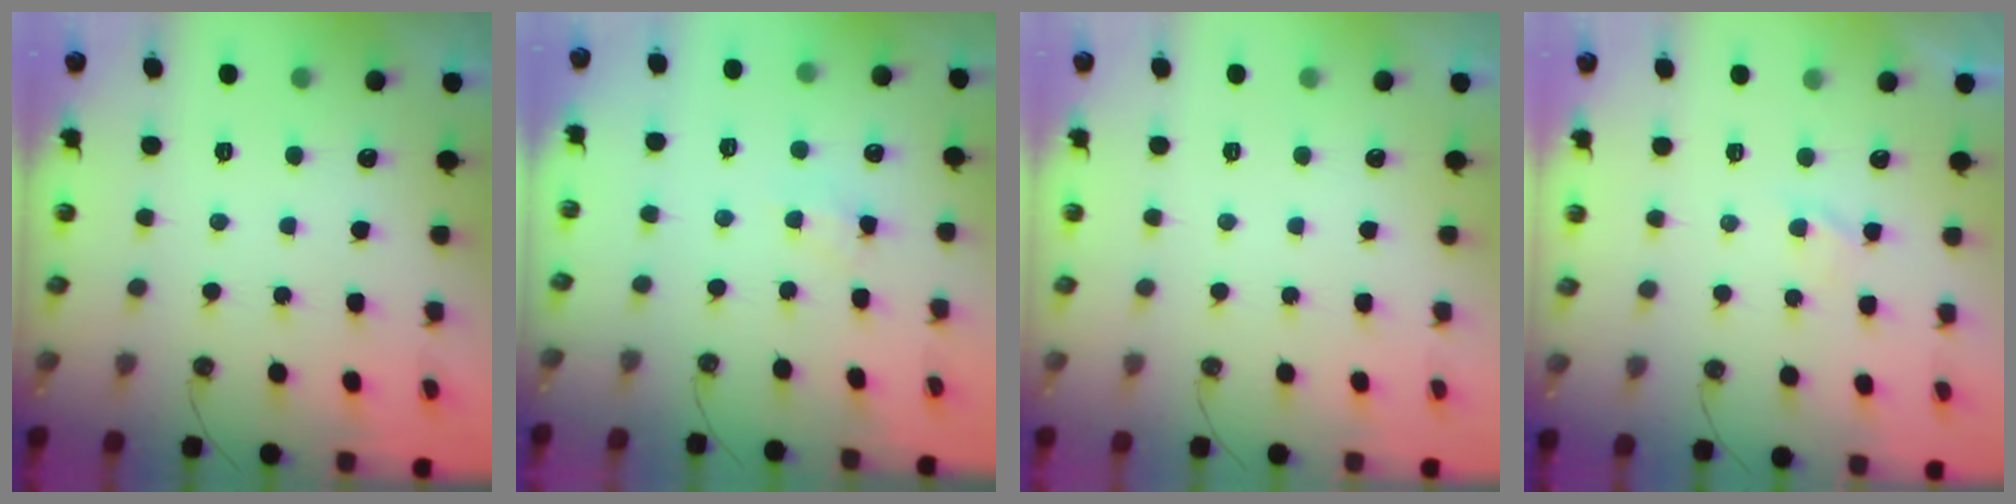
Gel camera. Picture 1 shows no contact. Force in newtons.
{"total": 3.1, "press": 3.1, "slide": 0.5}
{"total": 0.0}
{"total": 0.9, "press": 0.9, "slide": 0.1}